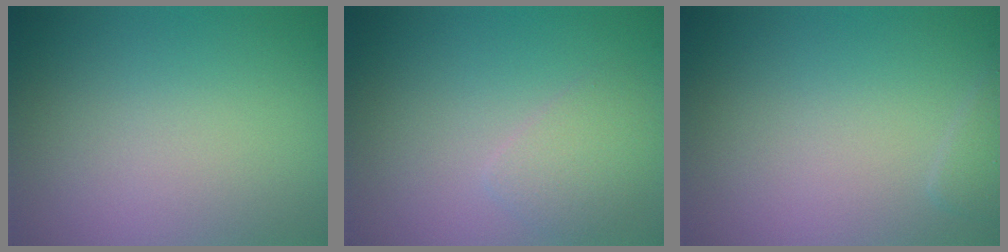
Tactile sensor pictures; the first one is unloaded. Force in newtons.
{"total": 2.0, "press": 2.0, "slide": 0.0}
{"total": 1.1, "press": 1.1, "slide": 0.1}